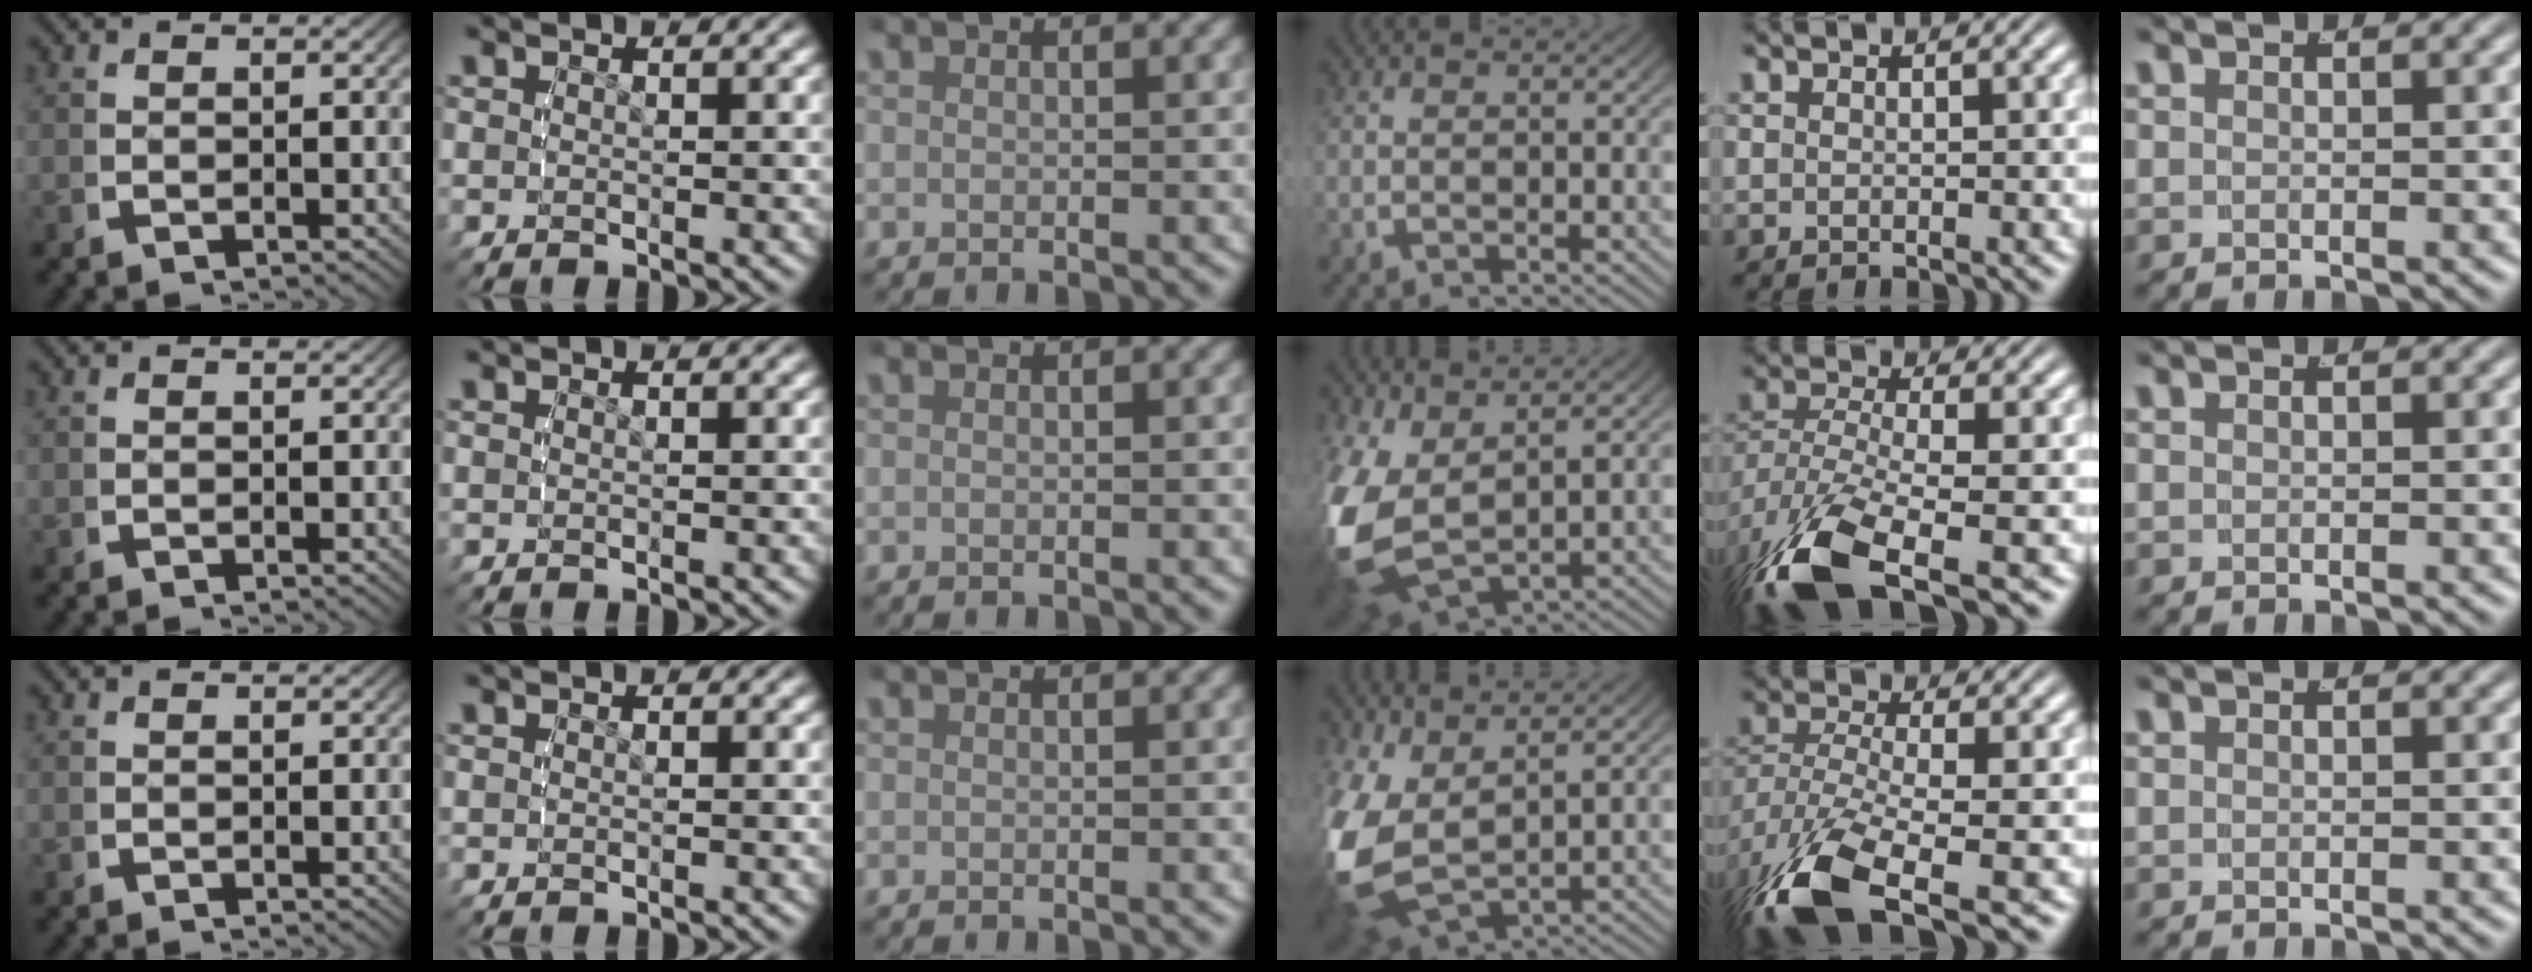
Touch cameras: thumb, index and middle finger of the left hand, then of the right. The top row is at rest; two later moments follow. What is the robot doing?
{"motion": "lift_and_place", "object": "pen"}